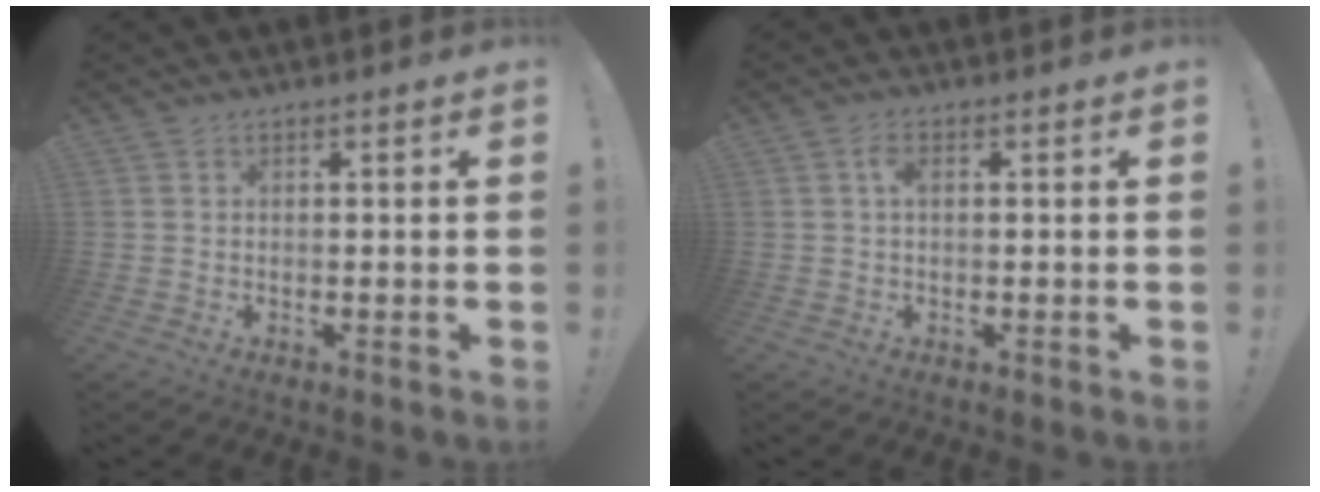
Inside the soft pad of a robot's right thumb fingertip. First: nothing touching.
{"total": 2.6, "force": [0.6, 1.3, 2.2], "torque": [-0.040, 0.006, 0.007]}